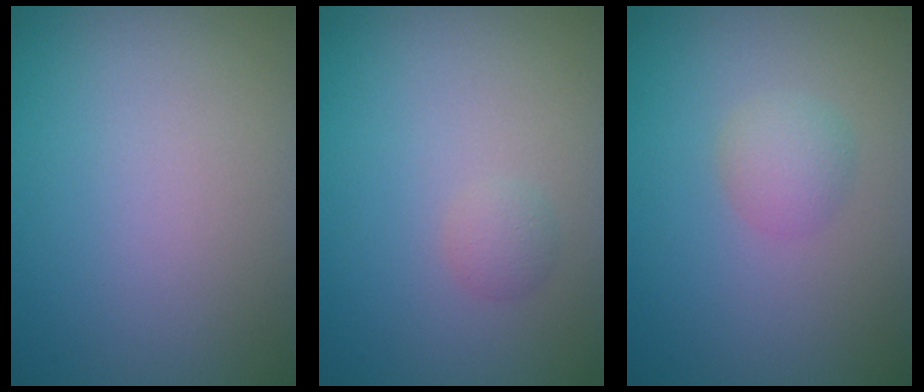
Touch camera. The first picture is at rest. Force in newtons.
{"total": 1.1, "press": 1.1, "slide": 0.0}
{"total": 1.7, "press": 1.7, "slide": 0.1}